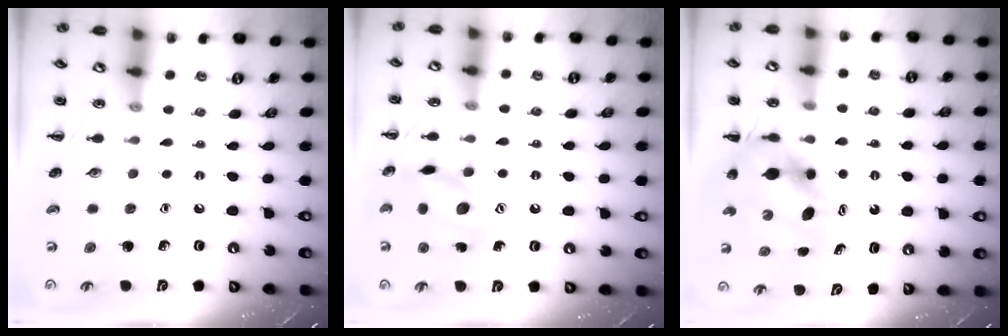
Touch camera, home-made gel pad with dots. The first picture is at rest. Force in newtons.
{"total": 13.1, "press": 13.1, "slide": 0.6}
{"total": 6.6, "press": 6.4, "slide": 1.3}